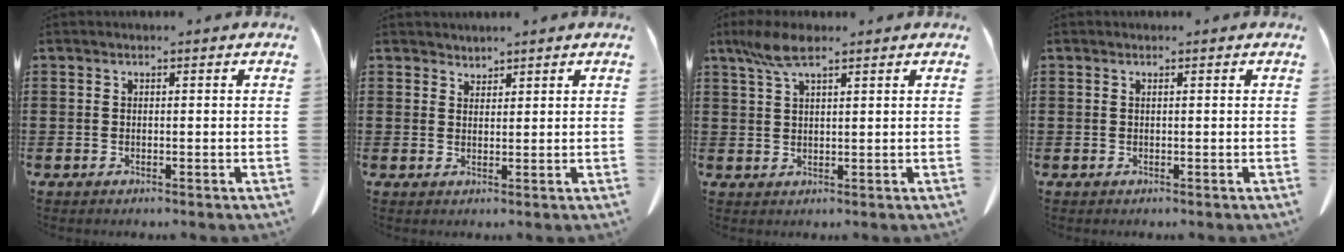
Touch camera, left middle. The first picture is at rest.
{"total": 1.6, "force": [1.6, 0.2, -0.2], "torque": [0.000, 0.001, 0.031]}
{"total": 5.2, "force": [3.0, 1.4, 4.0], "torque": [-0.092, 0.001, 0.053]}
{"total": 0.0}